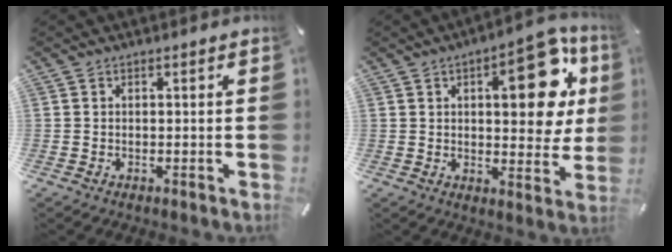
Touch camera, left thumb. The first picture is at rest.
{"total": 18.2, "force": [6.1, 8.2, 15.1], "torque": [-0.179, -0.020, 0.089]}